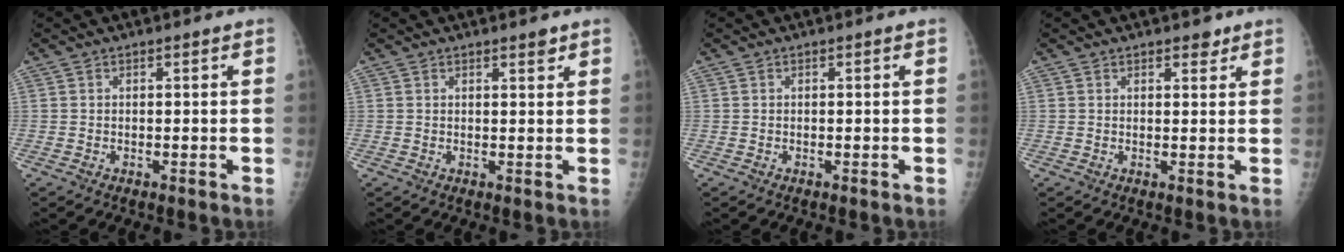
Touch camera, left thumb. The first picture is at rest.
{"total": 1.7, "force": [1.3, 0.5, 1.0], "torque": [-0.009, -0.008, 0.017]}
{"total": 0.0}
{"total": 2.3, "force": [1.7, 1.1, 1.1], "torque": [0.000, -0.008, 0.019]}